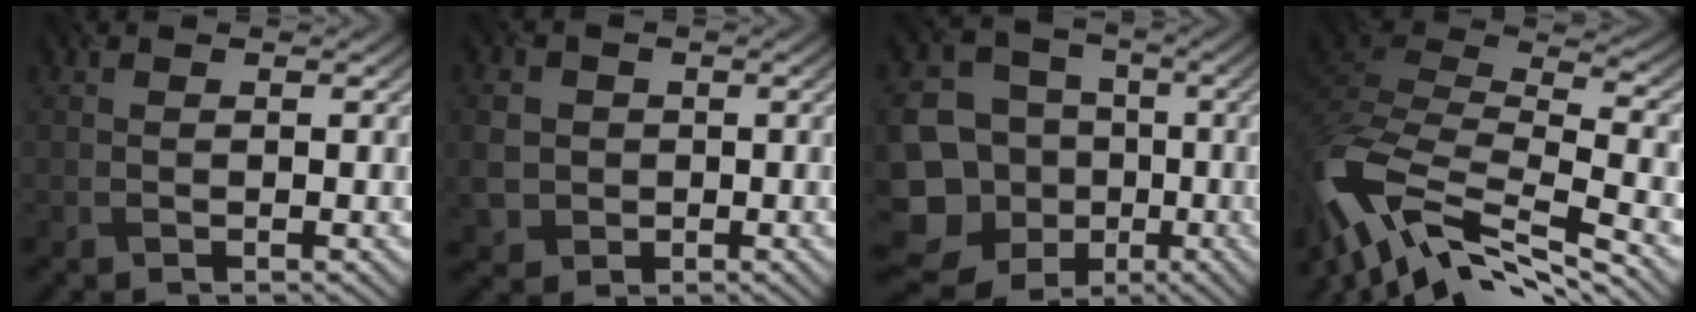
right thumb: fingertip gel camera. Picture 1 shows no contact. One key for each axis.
{"total": 4.6, "fx": -0.2, "fy": 4.3, "fz": 1.6, "tx": -0.060, "ty": -0.014, "tz": -0.009}
{"total": 15.4, "fx": -4.7, "fy": 13.7, "fz": 5.2, "tx": -0.165, "ty": -0.022, "tz": -0.082}
{"total": 13.4, "fx": -9.2, "fy": 4.9, "fz": 8.4, "tx": -0.220, "ty": -0.003, "tz": -0.173}